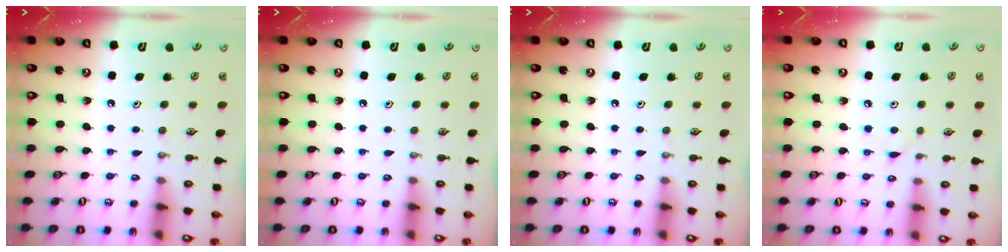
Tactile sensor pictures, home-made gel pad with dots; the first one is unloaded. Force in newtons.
{"total": 0.0}
{"total": 0.0}
{"total": 3.6, "press": 3.6, "slide": 0.6}